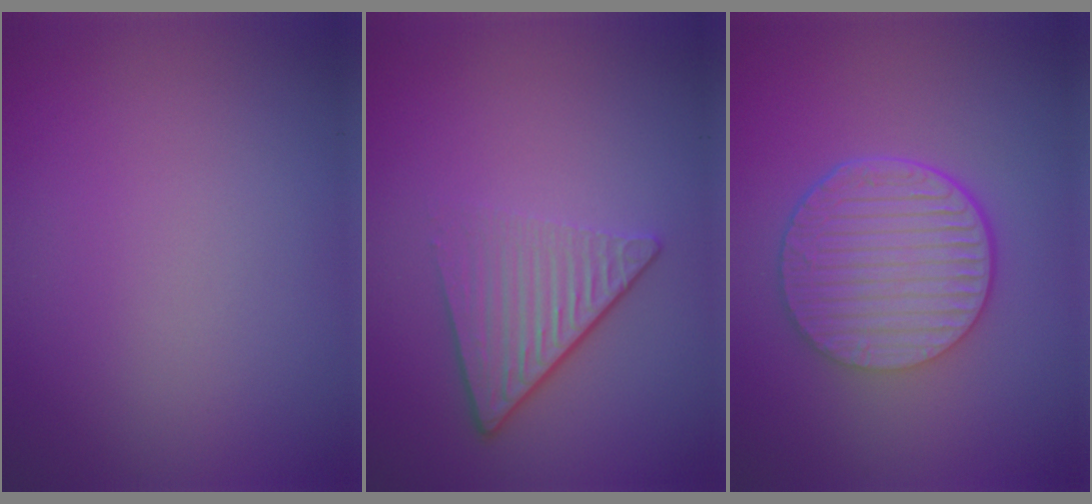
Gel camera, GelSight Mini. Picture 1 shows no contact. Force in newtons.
{"total": 4.7, "press": 3.0, "slide": 3.7}
{"total": 6.4, "press": 4.5, "slide": 4.6}